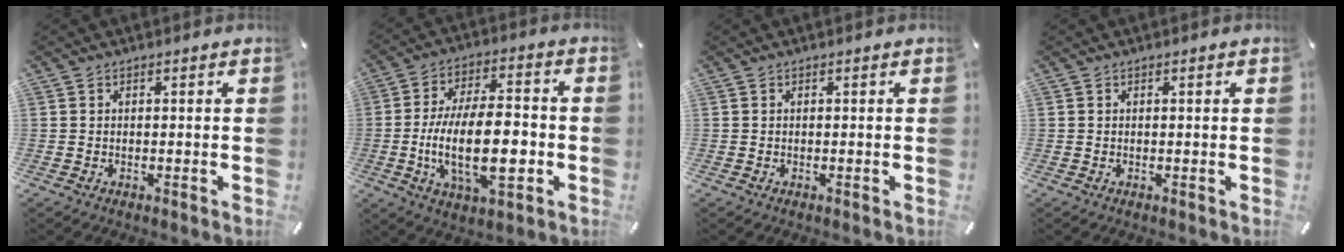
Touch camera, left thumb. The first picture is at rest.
{"total": 19.1, "force": [-3.7, 8.7, 16.6], "torque": [-0.307, -0.001, -0.063]}
{"total": 0.0}
{"total": 0.6, "force": [0.1, 0.0, 0.6], "torque": [-0.009, 0.000, 0.001]}